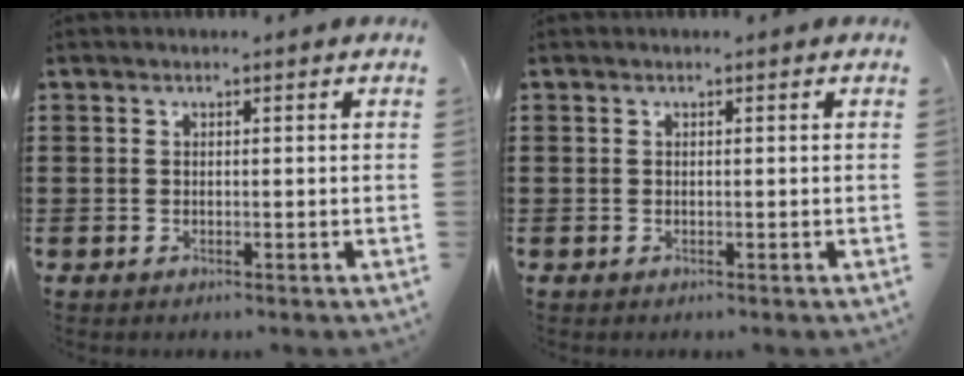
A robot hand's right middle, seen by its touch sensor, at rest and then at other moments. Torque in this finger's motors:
{"motor_torque": [0.01, -0.01, 0.00, 0.00]}